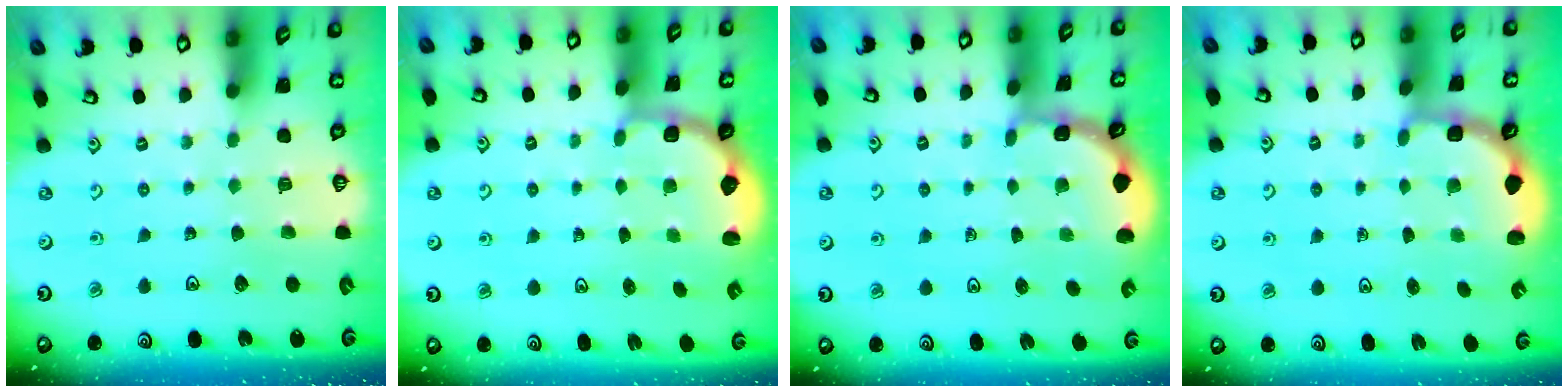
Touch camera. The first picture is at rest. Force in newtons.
{"total": 2.8, "press": 2.1, "slide": 1.8}
{"total": 1.9, "press": 1.9, "slide": 0.2}
{"total": 2.7, "press": 2.4, "slide": 1.4}